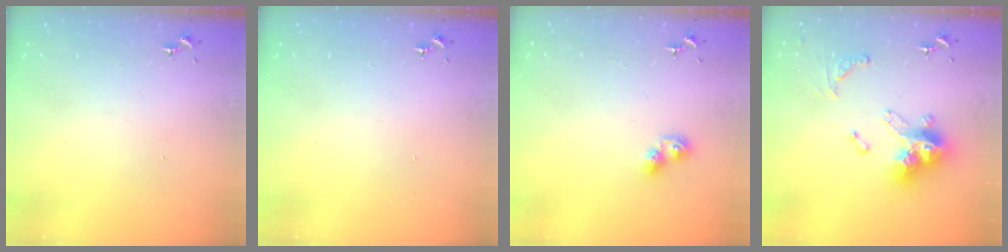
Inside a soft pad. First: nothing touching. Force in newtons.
{"total": 0.0}
{"total": 5.5, "press": 5.5, "slide": 0.3}
{"total": 18.3, "press": 18.2, "slide": 1.7}